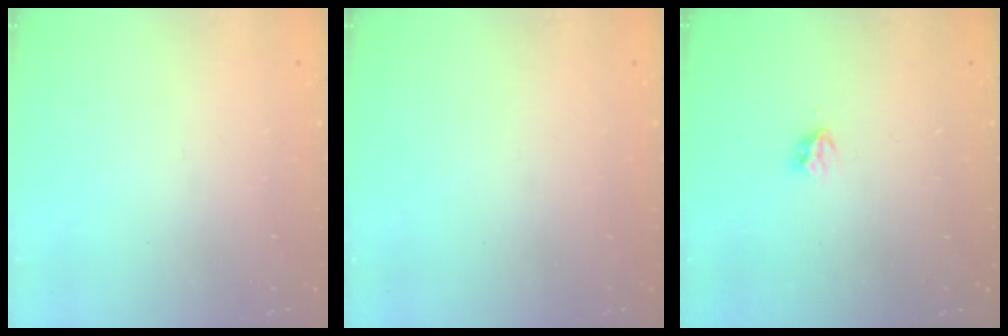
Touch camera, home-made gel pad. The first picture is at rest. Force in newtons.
{"total": 0.0}
{"total": 3.1, "press": 3.0, "slide": 0.5}